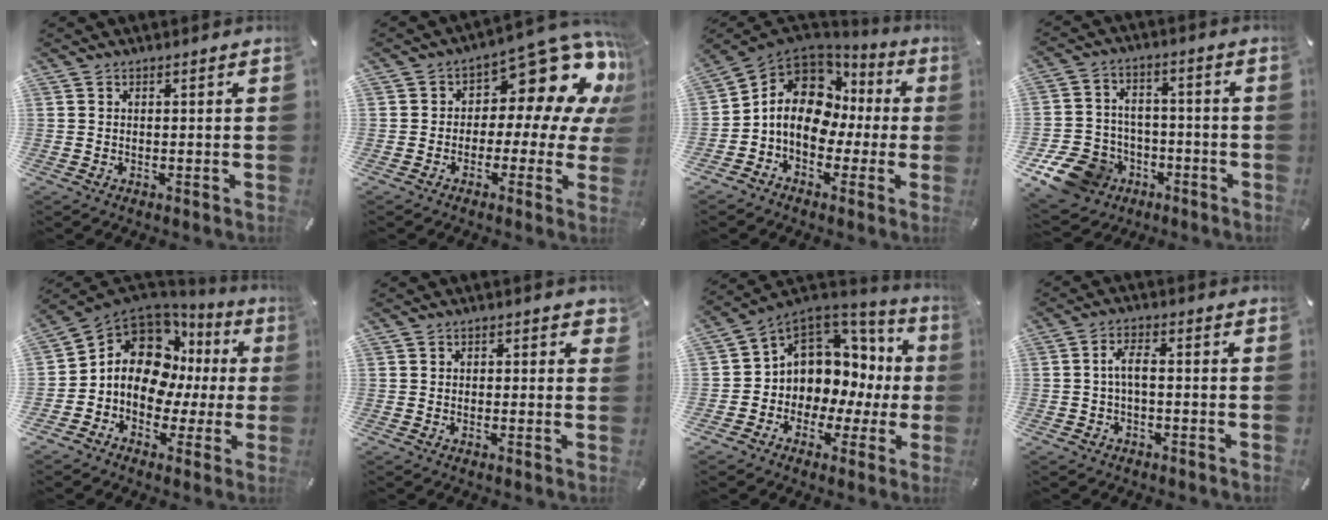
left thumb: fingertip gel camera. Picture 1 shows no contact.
{"total": 14.4, "force": [7.6, 7.4, 9.8], "torque": [-0.132, -0.066, 0.121]}
{"total": 13.0, "force": [0.4, 10.5, 7.7], "torque": [-0.159, 0.002, 0.009]}
{"total": 12.6, "force": [-6.6, 9.8, 4.4], "torque": [-0.084, 0.049, -0.110]}
{"total": 13.7, "force": [2.1, 10.9, 8.1], "torque": [-0.166, -0.019, 0.038]}
{"total": 1.2, "force": [0.2, 1.0, 0.7], "torque": [0.002, -0.001, -0.001]}
{"total": 8.3, "force": [2.7, 7.5, 2.4], "torque": [-0.045, -0.051, 0.054]}
{"total": 4.2, "force": [-0.6, 1.9, 3.7], "torque": [-0.081, 0.007, -0.018]}